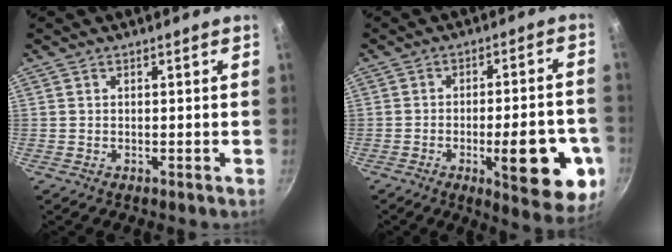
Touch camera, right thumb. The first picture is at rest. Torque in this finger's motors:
{"motor_torque": [2.12, 1.98, 0.73, 0.26, 0.39]}